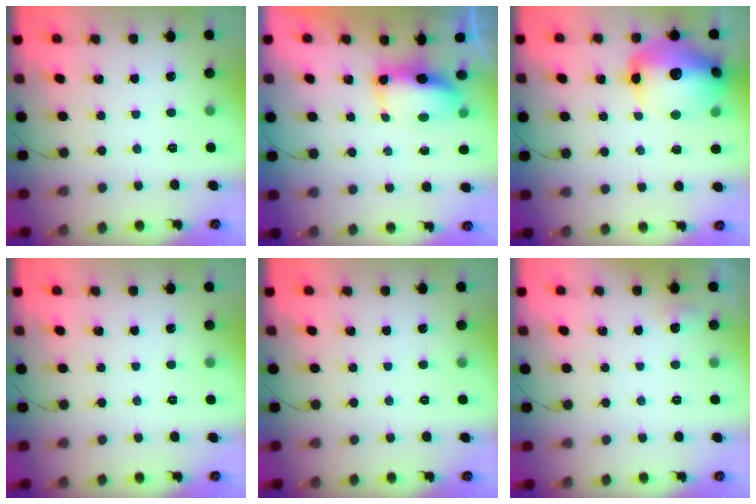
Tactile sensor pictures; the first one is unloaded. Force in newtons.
{"total": 7.1, "press": 7.0, "slide": 1.0}
{"total": 19.4, "press": 19.0, "slide": 3.8}
{"total": 0.0}
{"total": 0.0}
{"total": 3.9, "press": 3.8, "slide": 1.1}